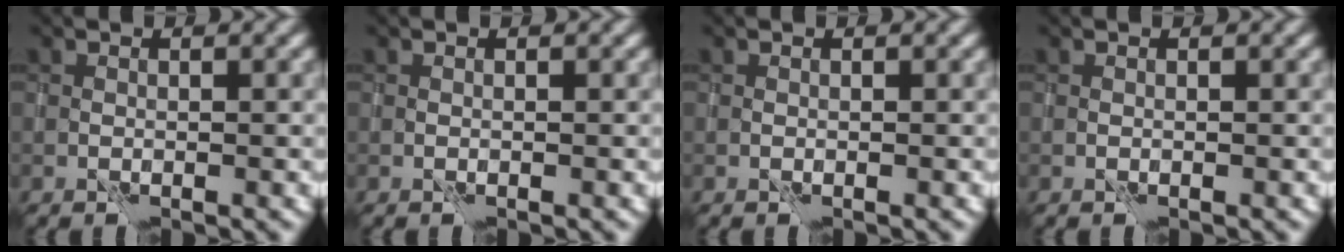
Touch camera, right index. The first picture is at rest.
{"total": 0.0}
{"total": 0.0}
{"total": 0.0}